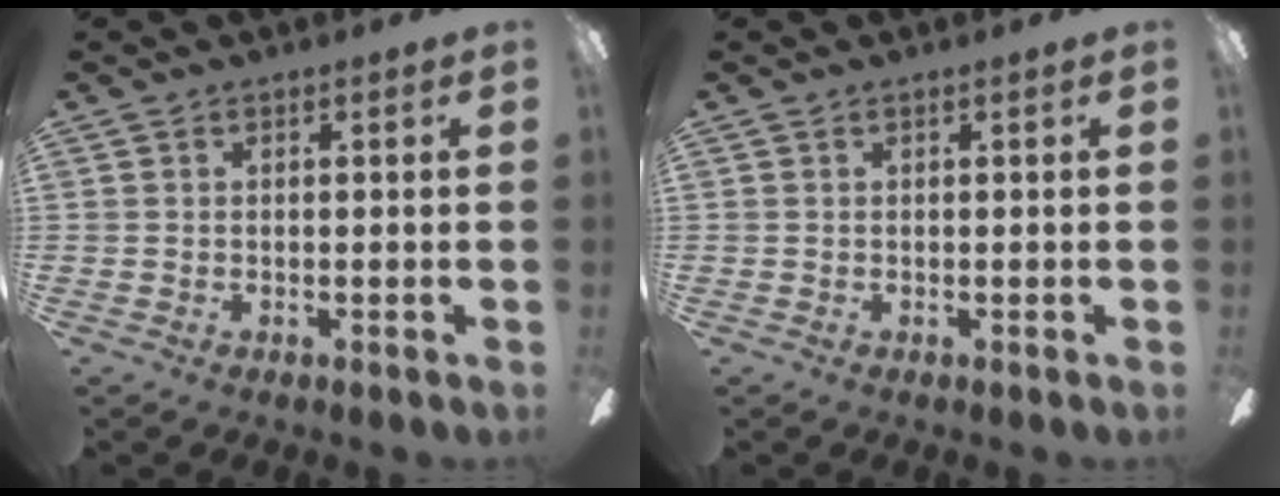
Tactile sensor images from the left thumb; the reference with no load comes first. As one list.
[{"total": 0.0}]